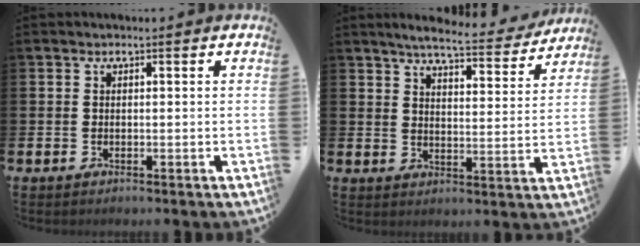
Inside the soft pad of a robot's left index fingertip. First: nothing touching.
{"total": 6.2, "force": [5.8, 0.5, 2.0], "torque": [-0.045, -0.039, 0.096]}